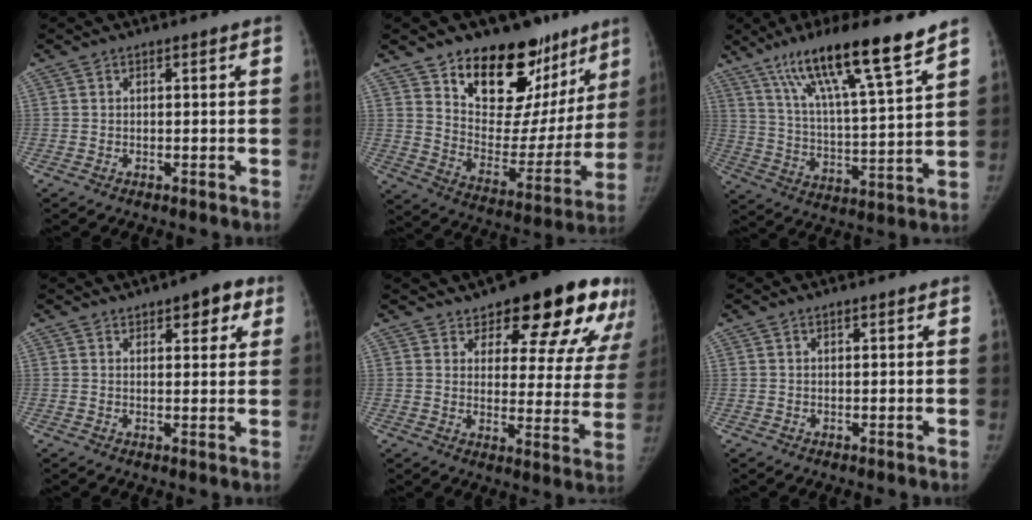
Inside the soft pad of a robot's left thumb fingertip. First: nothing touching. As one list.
[{"total": 24.7, "force": [16.2, 14.0, 12.2], "torque": [-0.118, -0.084, 0.250]}, {"total": 18.7, "force": [13.1, 1.6, 13.3], "torque": [-0.213, -0.058, 0.224]}, {"total": 6.4, "force": [3.7, 2.9, 4.4], "torque": [-0.027, -0.012, 0.043]}, {"total": 21.2, "force": [14.5, 8.7, 12.7], "torque": [-0.114, -0.066, 0.178]}, {"total": 0.8, "force": [0.6, 0.2, 0.5], "torque": [-0.009, -0.003, 0.011]}]